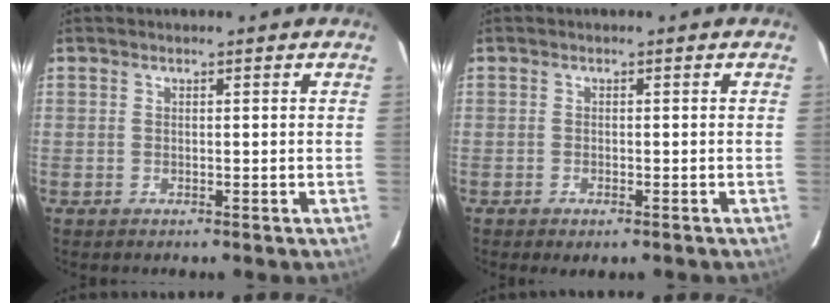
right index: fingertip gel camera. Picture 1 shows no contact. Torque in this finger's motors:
{"motor_torque": [0.67, -0.46, 0.27, 0.03]}